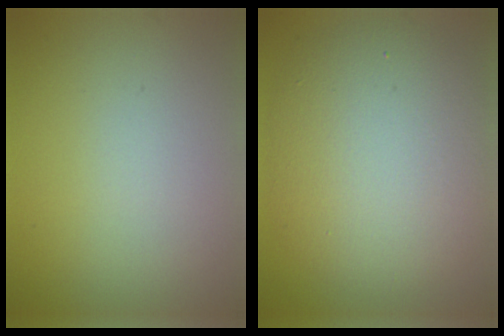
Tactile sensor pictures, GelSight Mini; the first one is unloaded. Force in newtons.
{"total": 8.8, "press": 8.8, "slide": 0.7}